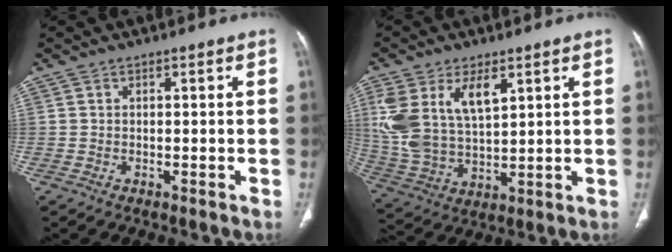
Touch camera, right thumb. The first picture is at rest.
{"total": 14.9, "force": [5.8, 8.0, 11.2], "torque": [-0.228, -0.014, 0.129]}